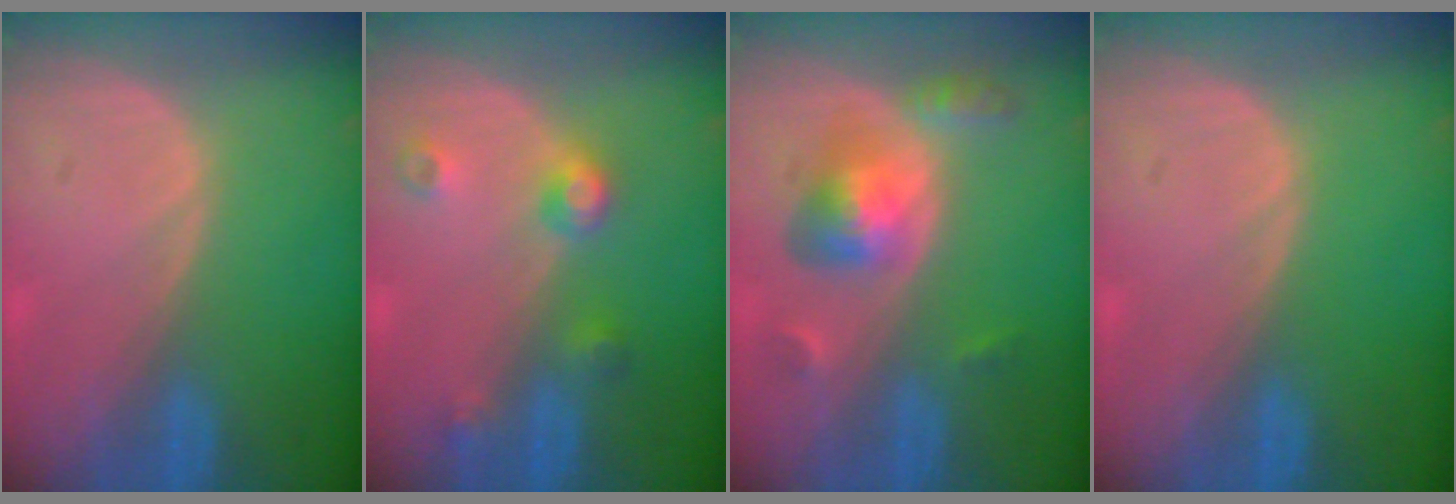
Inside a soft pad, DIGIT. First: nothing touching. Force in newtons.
{"total": 4.5, "press": 4.0, "slide": 2.0}
{"total": 5.9, "press": 5.6, "slide": 1.8}
{"total": 0.0}